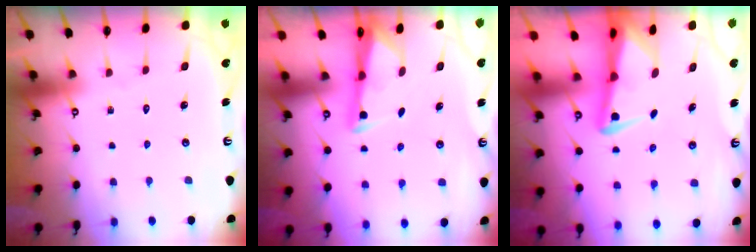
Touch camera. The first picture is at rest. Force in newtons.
{"total": 2.8, "press": 2.8, "slide": 0.4}
{"total": 3.6, "press": 3.5, "slide": 0.7}